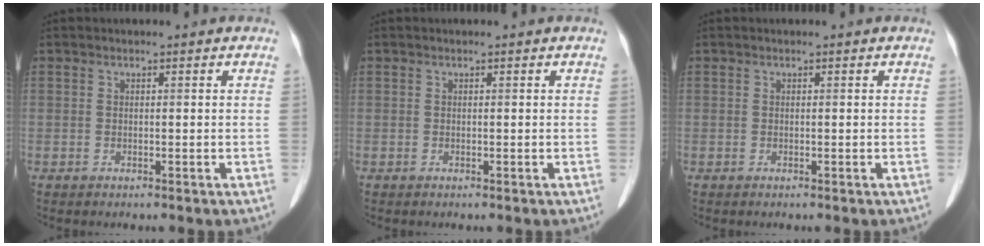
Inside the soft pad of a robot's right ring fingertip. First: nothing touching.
{"total": 0.0}
{"total": 0.0}